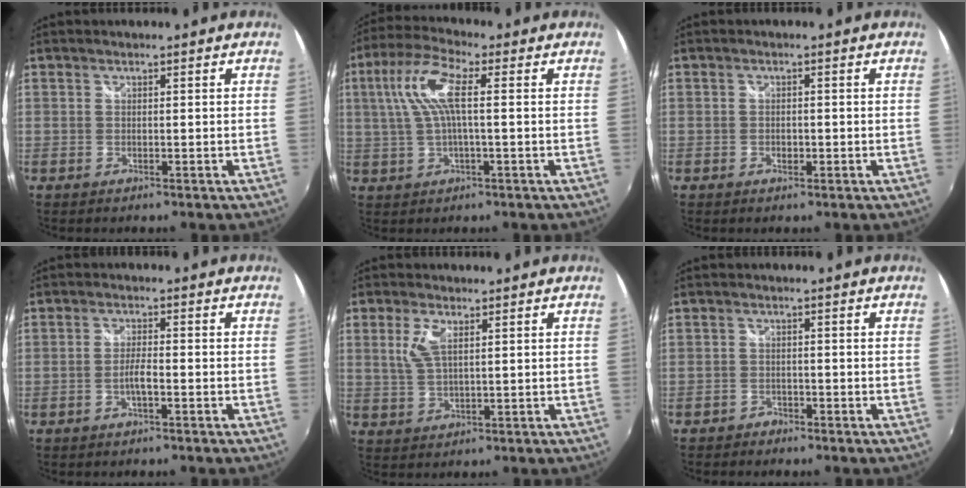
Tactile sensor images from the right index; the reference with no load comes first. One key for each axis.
{"total": 9.5, "fx": 1.5, "fy": 2.5, "fz": 9.0, "tx": -0.181, "ty": 0.014, "tz": 0.030}
{"total": 1.4, "fx": -0.5, "fy": 1.1, "fz": 0.7, "tx": -0.012, "ty": -0.001, "tz": -0.009}
{"total": 2.6, "fx": -1.2, "fy": 0.4, "fz": 2.3, "tx": -0.048, "ty": 0.001, "tz": -0.023}
{"total": 4.7, "fx": 1.7, "fy": 1.9, "fz": 3.9, "tx": -0.083, "ty": 0.003, "tz": 0.034}
{"total": 2.3, "fx": -1.9, "fy": 1.3, "fz": 0.0, "tx": -0.011, "ty": 0.002, "tz": -0.038}